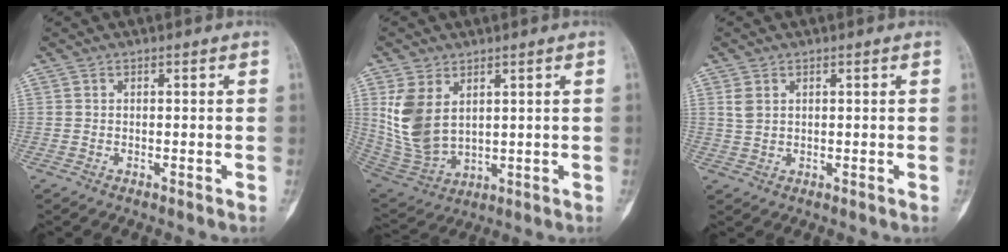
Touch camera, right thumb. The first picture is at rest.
{"total": 11.5, "force": [3.3, 7.4, 8.1], "torque": [-0.152, -0.019, 0.085]}
{"total": 2.5, "force": [1.0, 1.7, 1.4], "torque": [-0.025, 0.001, 0.027]}